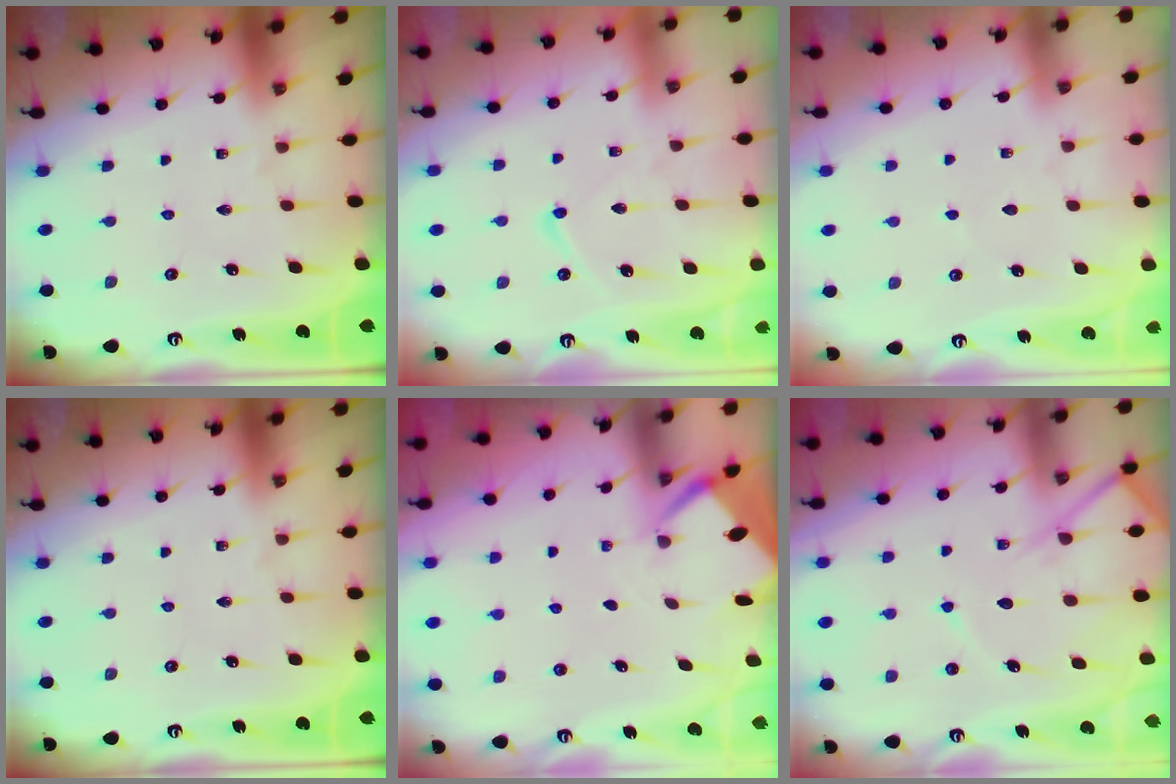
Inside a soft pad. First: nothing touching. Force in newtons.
{"total": 6.7, "press": 6.6, "slide": 0.7}
{"total": 3.0, "press": 2.9, "slide": 0.4}
{"total": 0.0}
{"total": 2.8, "press": 2.7, "slide": 0.3}
{"total": 10.3, "press": 10.3, "slide": 1.0}